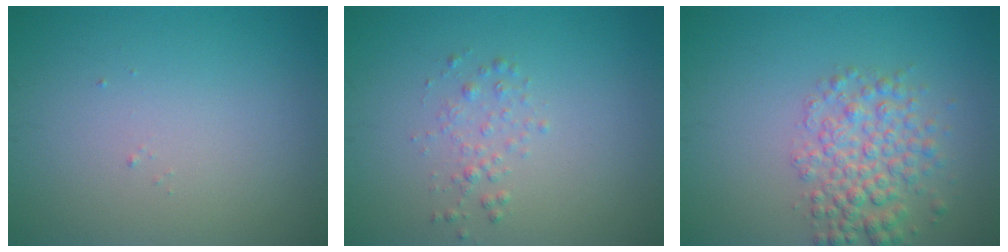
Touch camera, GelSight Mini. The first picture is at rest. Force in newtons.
{"total": 1.3, "press": 1.3, "slide": 0.0}
{"total": 4.2, "press": 4.2, "slide": 0.1}